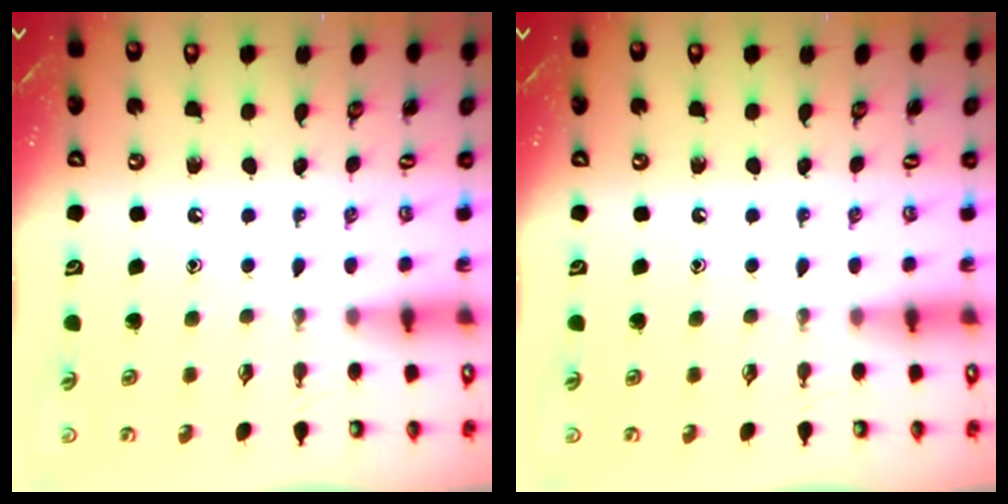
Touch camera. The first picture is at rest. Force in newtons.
{"total": 0.0}